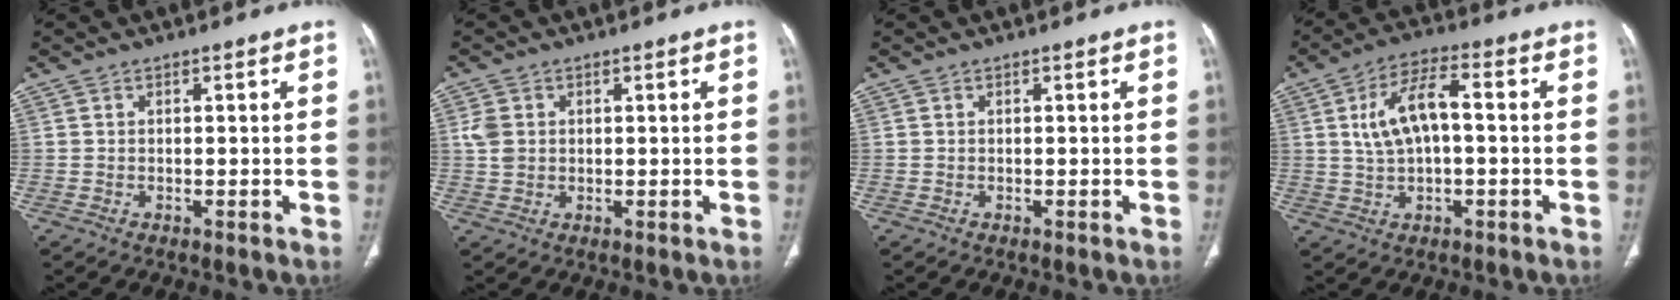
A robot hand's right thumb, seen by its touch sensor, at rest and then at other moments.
{"total": 3.5, "force": [0.7, 2.8, 1.9], "torque": [-0.037, 0.001, 0.016]}
{"total": 0.0}
{"total": 9.6, "force": [0.9, 4.4, 8.5], "torque": [-0.163, 0.025, 0.015]}